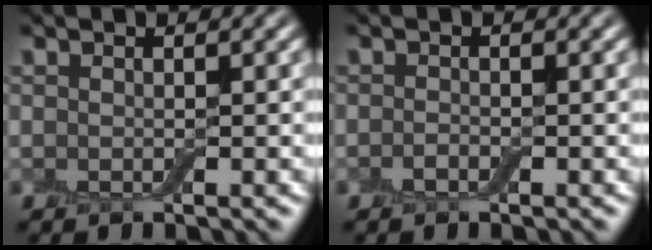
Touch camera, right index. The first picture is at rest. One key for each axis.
{"total": 0.6, "fx": -0.4, "fy": 0.2, "fz": 0.4, "tx": -0.011, "ty": -0.001, "tz": -0.008}